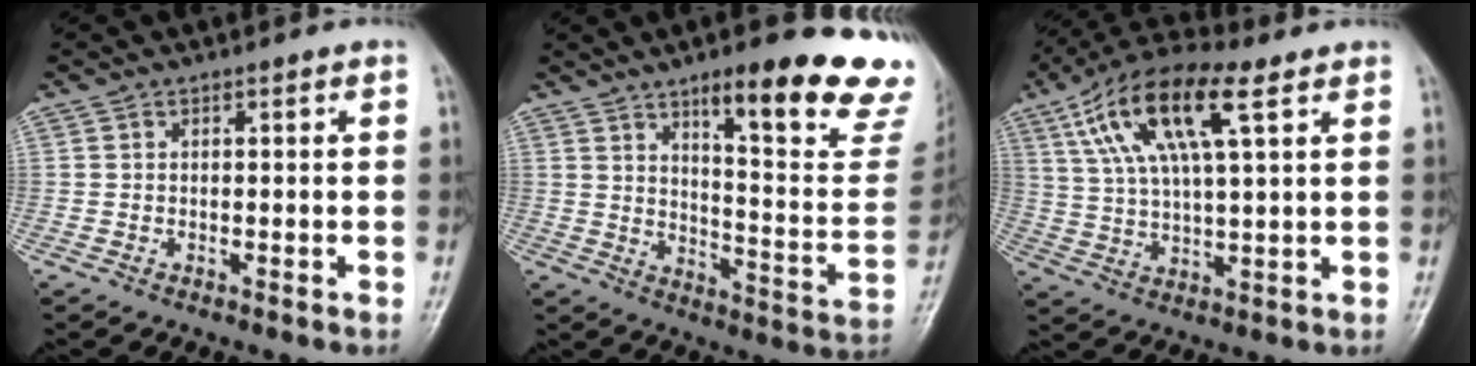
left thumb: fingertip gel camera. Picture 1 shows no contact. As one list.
[{"total": 23.2, "force": [15.7, 4.9, 16.4], "torque": [-0.172, -0.085, 0.211]}, {"total": 16.4, "force": [7.2, 5.6, 13.6], "torque": [-0.255, 0.006, 0.127]}]